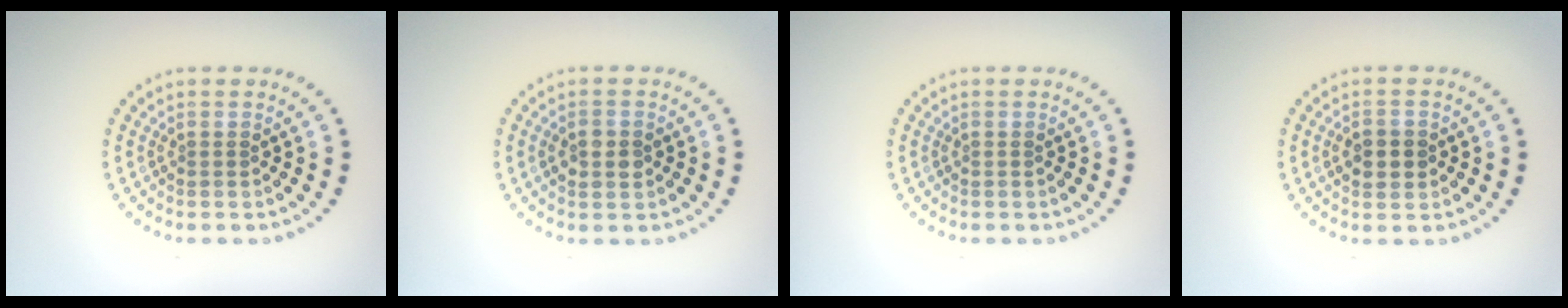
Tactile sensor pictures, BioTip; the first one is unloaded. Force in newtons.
{"total": 2.6, "press": 2.6, "slide": 0.1}
{"total": 0.0}
{"total": 2.4, "press": 2.4, "slide": 0.3}